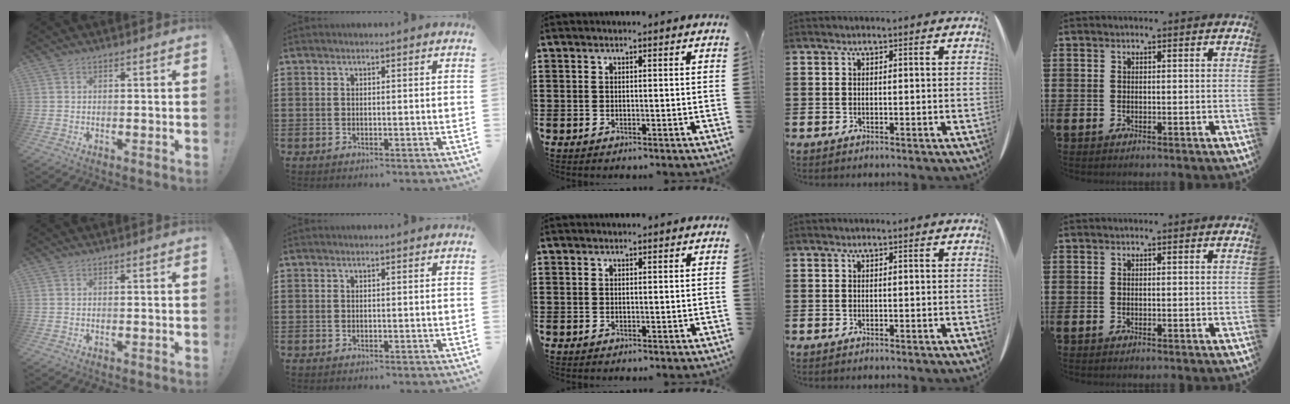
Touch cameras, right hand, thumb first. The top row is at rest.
{}